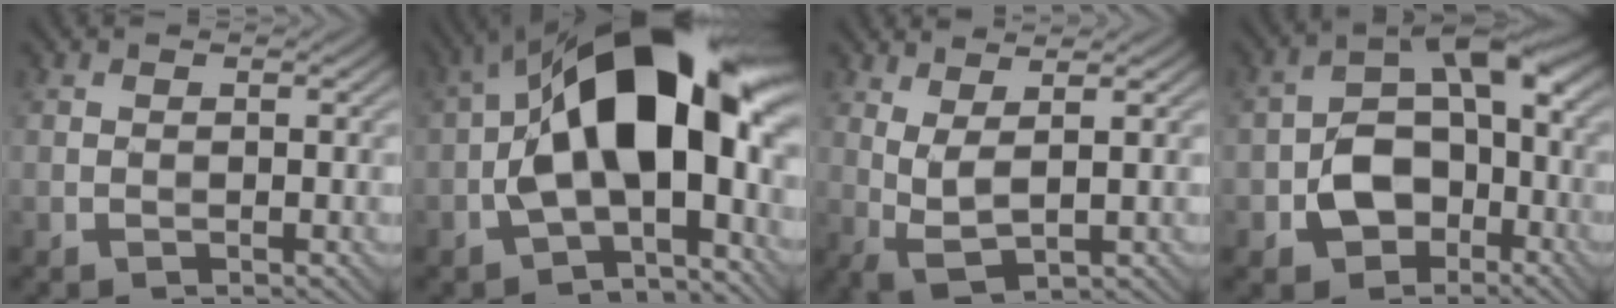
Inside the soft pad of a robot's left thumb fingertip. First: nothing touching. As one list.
[{"total": 17.0, "force": [-0.4, 8.3, 14.8], "torque": [-0.233, 0.026, -0.025]}, {"total": 3.6, "force": [1.6, 0.7, 3.2], "torque": [-0.085, -0.005, 0.035]}, {"total": 9.5, "force": [-3.3, 6.3, 6.2], "torque": [-0.100, -0.003, -0.069]}]